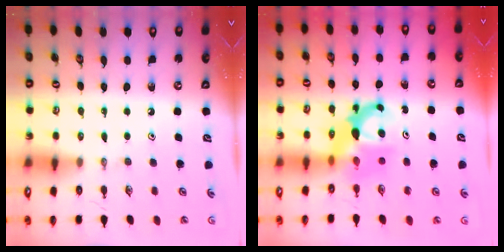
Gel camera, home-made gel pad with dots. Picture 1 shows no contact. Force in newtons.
{"total": 7.1, "press": 7.1, "slide": 0.5}